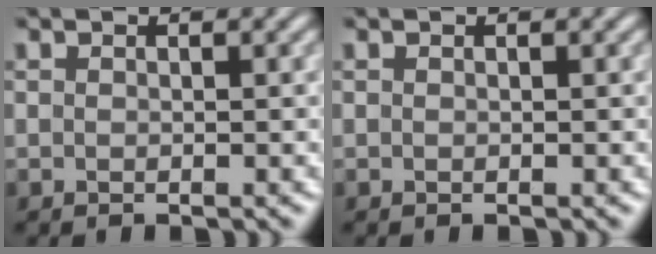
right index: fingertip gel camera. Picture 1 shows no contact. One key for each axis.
{"total": 0.0}